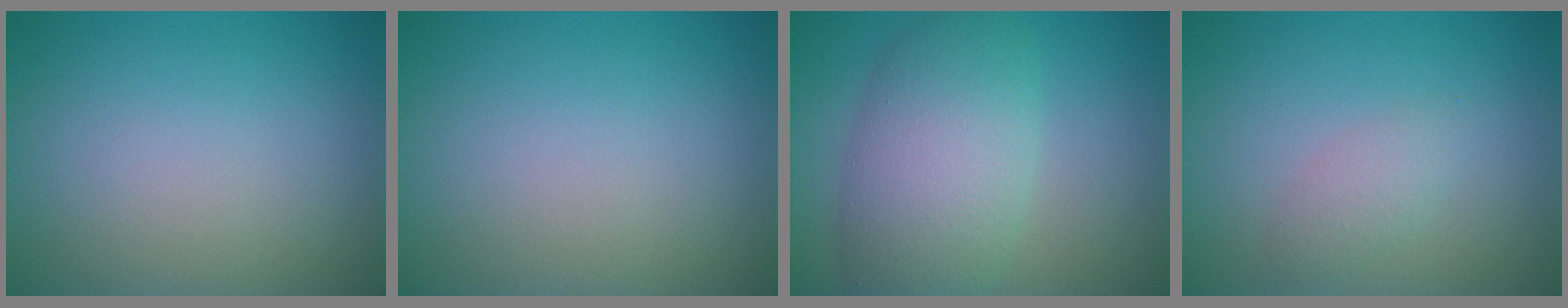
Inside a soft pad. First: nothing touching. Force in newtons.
{"total": 0.0}
{"total": 7.3, "press": 7.3, "slide": 0.3}
{"total": 1.6, "press": 1.6, "slide": 0.0}